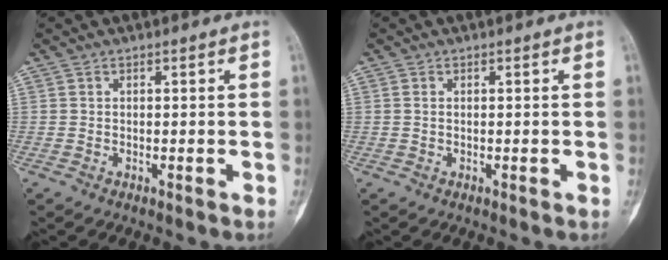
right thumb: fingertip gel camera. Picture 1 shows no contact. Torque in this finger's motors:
{"motor_torque": [-0.42, 0.10, 0.35, 0.06, -0.02]}